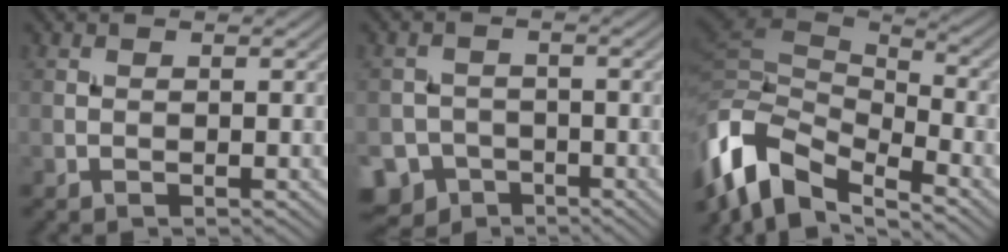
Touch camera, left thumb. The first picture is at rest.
{"total": 7.1, "force": [-4.6, 5.1, 1.5], "torque": [-0.024, -0.018, -0.085]}
{"total": 12.8, "force": [-6.2, 6.5, 9.1], "torque": [-0.221, -0.015, -0.115]}